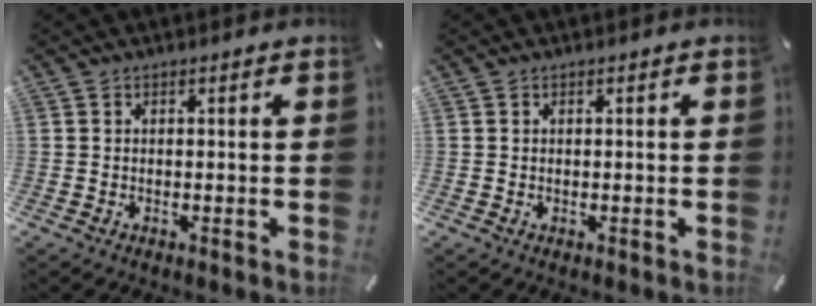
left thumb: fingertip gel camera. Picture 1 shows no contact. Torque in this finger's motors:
{"motor_torque": [-0.09, -0.04, -0.02, -0.02, 0.00]}